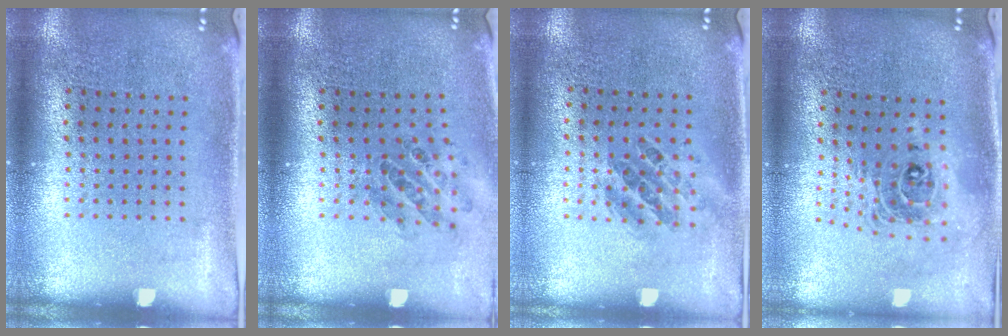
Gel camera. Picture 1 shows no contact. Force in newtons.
{"total": 0.9, "press": 0.9, "slide": 0.1}
{"total": 1.0, "press": 0.8, "slide": 0.5}
{"total": 1.9, "press": 1.5, "slide": 1.3}